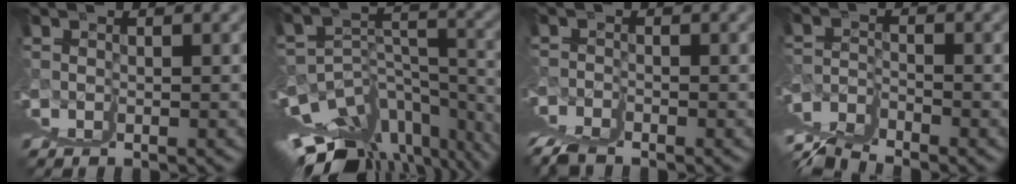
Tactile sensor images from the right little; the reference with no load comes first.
{"total": 8.1, "force": [-2.3, 1.5, 7.6], "torque": [-0.097, -0.021, -0.001]}
{"total": 3.3, "force": [-1.8, -2.4, 1.2], "torque": [-0.009, 0.000, -0.011]}
{"total": 4.0, "force": [1.1, -3.4, 1.7], "torque": [-0.007, 0.014, 0.026]}